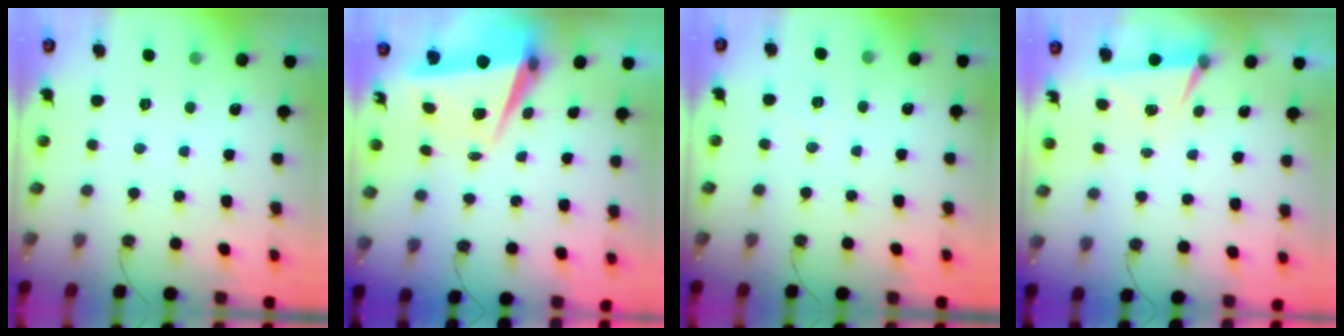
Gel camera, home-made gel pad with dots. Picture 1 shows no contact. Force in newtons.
{"total": 6.5, "press": 6.2, "slide": 1.9}
{"total": 4.8, "press": 4.5, "slide": 1.7}
{"total": 5.0, "press": 2.2, "slide": 4.5}